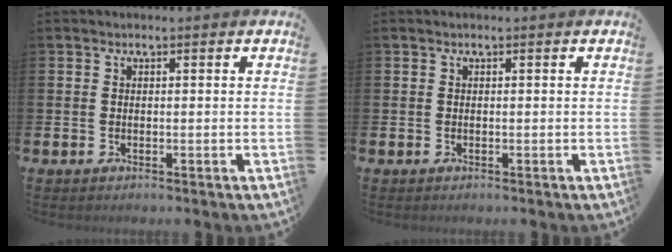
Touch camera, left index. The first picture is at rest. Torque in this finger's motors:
{"motor_torque": [0.00, 0.00, 0.00, 0.01]}